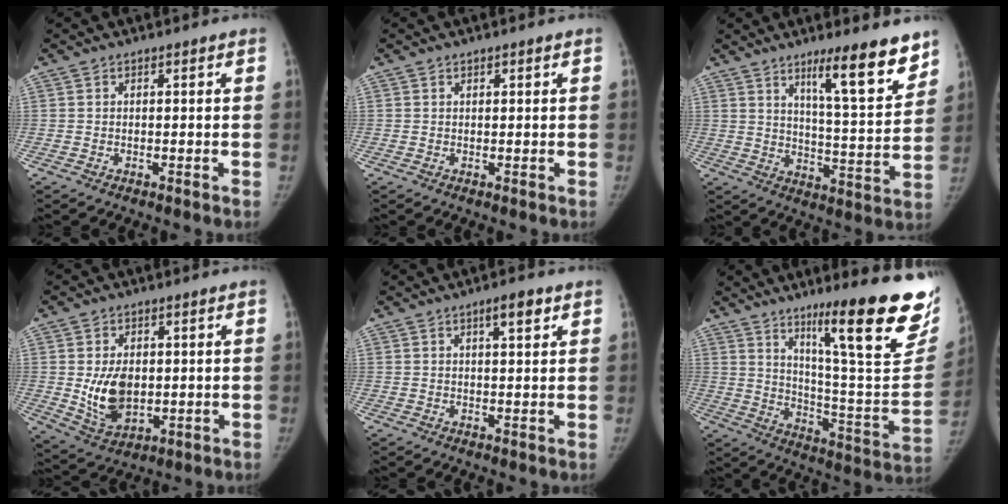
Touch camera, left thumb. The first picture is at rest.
{"total": 0.9, "force": [0.5, 0.6, 0.4], "torque": [0.004, -0.001, 0.006]}
{"total": 14.6, "force": [9.7, 2.4, 10.7], "torque": [-0.133, -0.070, 0.154]}
{"total": 9.7, "force": [0.2, 6.5, 7.2], "torque": [-0.102, -0.014, 0.019]}
{"total": 3.9, "force": [2.1, 1.1, 3.2], "torque": [-0.042, -0.008, 0.030]}
{"total": 27.7, "force": [17.1, 4.5, 21.3], "torque": [-0.275, -0.087, 0.261]}